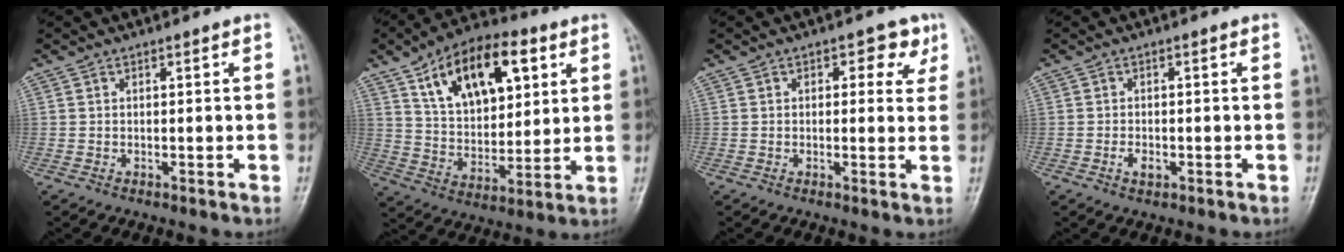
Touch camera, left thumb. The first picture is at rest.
{"total": 19.3, "force": [8.5, 10.3, 13.9], "torque": [-0.178, -0.024, 0.146]}
{"total": 5.0, "force": [2.0, 3.2, 3.3], "torque": [-0.005, -0.003, 0.014]}
{"total": 2.2, "force": [-0.8, 1.3, 1.5], "torque": [-0.022, 0.004, -0.014]}